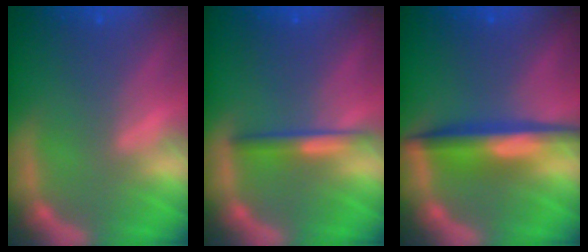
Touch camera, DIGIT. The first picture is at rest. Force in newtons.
{"total": 2.4}
{"total": 5.5}